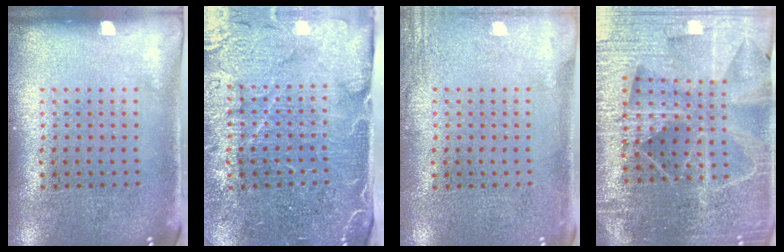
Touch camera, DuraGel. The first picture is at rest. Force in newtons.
{"total": 4.5, "press": 3.9, "slide": 2.2}
{"total": 1.9, "press": 1.9, "slide": 0.2}
{"total": 5.3, "press": 4.8, "slide": 2.3}